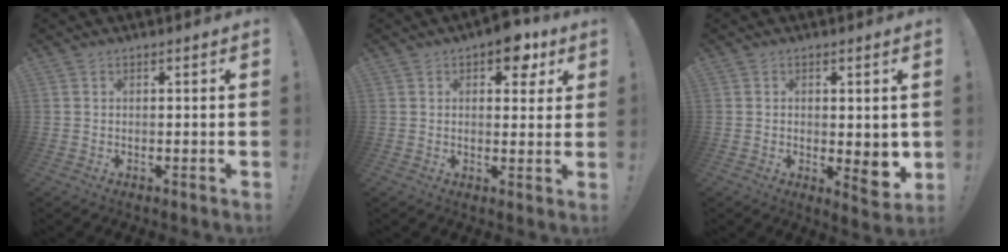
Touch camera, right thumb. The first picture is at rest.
{"total": 7.9, "force": [4.7, 4.4, 4.6], "torque": [-0.049, -0.022, 0.082]}
{"total": 5.0, "force": [-0.2, 2.9, 4.0], "torque": [-0.035, -0.007, 0.002]}